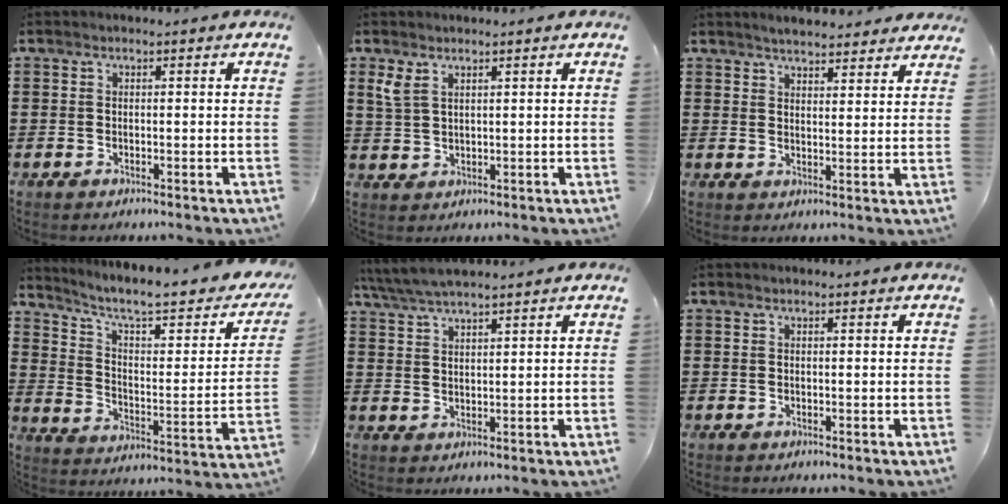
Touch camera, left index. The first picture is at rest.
{"total": 2.9, "force": [1.8, 1.3, 1.9], "torque": [-0.043, 0.004, 0.034]}
{"total": 3.7, "force": [3.6, 0.3, 0.5], "torque": [-0.020, -0.008, 0.068]}
{"total": 7.2, "force": [5.4, 1.3, 4.5], "torque": [-0.095, -0.046, 0.084]}
{"total": 4.0, "force": [3.6, 0.4, 1.7], "torque": [-0.044, -0.006, 0.065]}
{"total": 0.0}